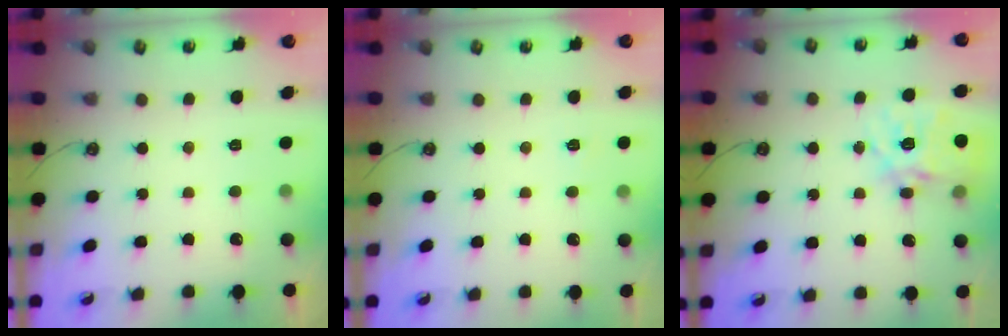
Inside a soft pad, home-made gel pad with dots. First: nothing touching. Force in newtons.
{"total": 3.6, "press": 3.6, "slide": 0.5}
{"total": 16.8, "press": 16.7, "slide": 1.8}